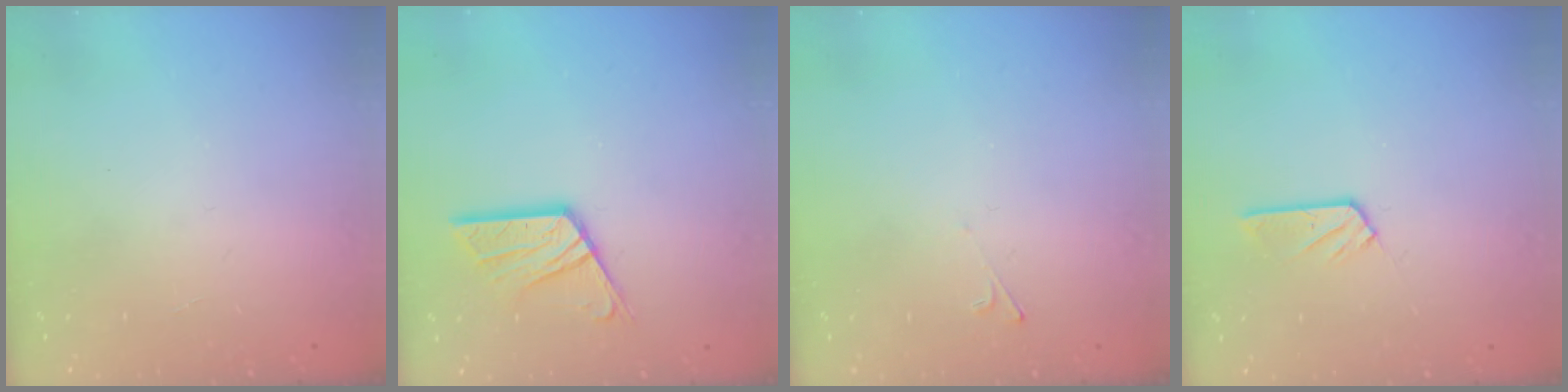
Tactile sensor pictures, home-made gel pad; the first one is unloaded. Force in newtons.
{"total": 11.4, "press": 11.4, "slide": 1.1}
{"total": 2.0, "press": 1.9, "slide": 0.4}
{"total": 5.3, "press": 5.3, "slide": 0.3}